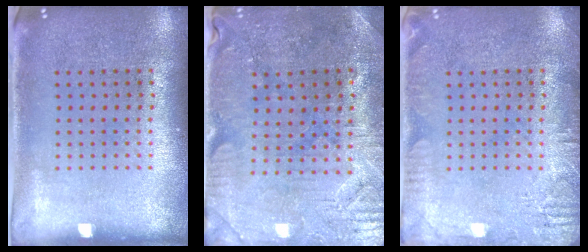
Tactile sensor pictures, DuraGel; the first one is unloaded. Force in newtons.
{"total": 0.9, "press": 0.8, "slide": 0.4}
{"total": 2.3, "press": 2.3, "slide": 0.2}